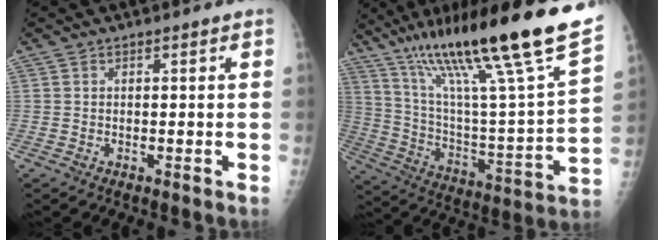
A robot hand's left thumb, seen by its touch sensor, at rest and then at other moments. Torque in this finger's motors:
{"motor_torque": [0.67, 0.67, 1.64, -1.13, 0.32]}